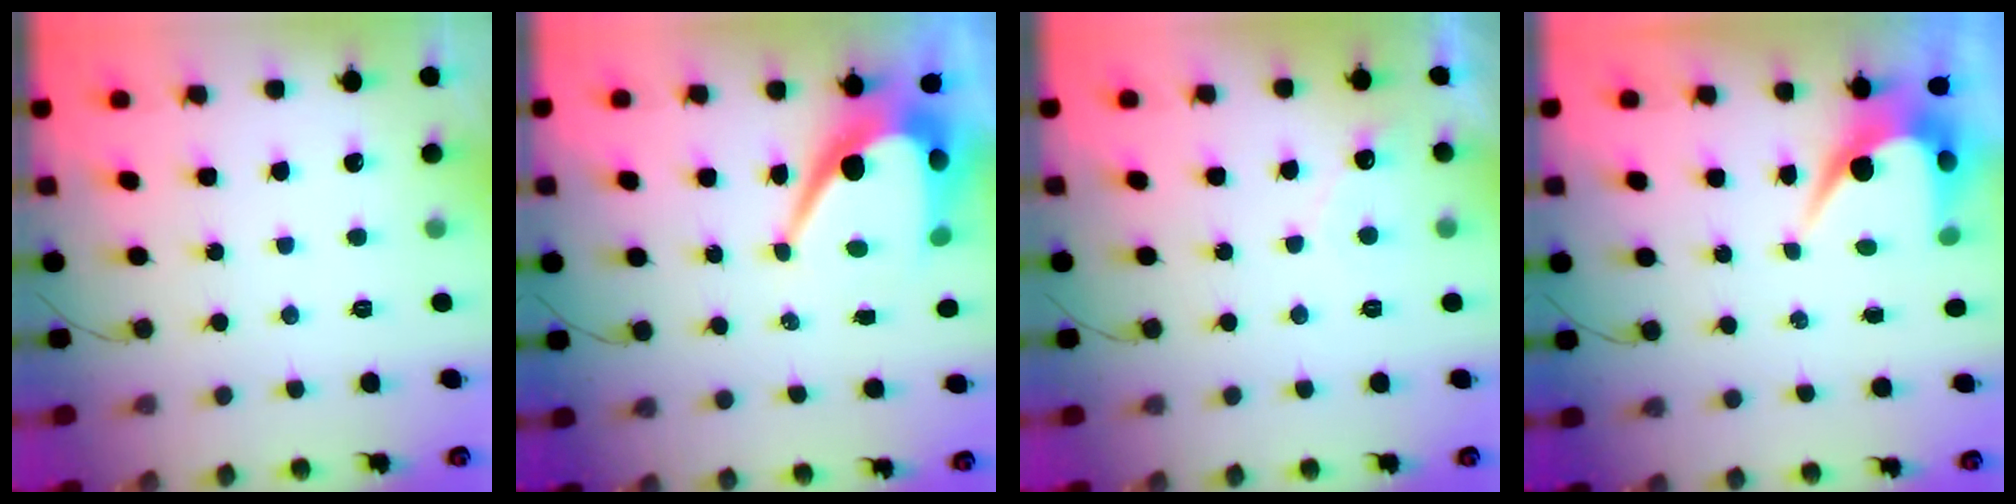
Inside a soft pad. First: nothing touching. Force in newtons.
{"total": 11.2, "press": 11.1, "slide": 0.9}
{"total": 4.0, "press": 4.0, "slide": 0.2}
{"total": 6.2, "press": 6.2, "slide": 0.2}